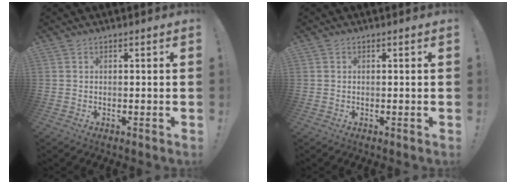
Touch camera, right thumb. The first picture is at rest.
{"total": 0.0}